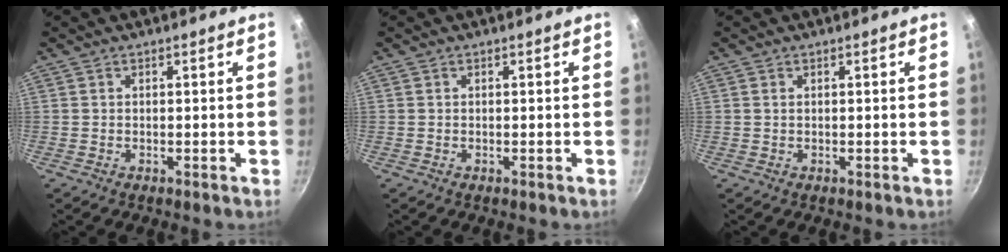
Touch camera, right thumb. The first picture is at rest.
{"total": 0.0}
{"total": 0.0}